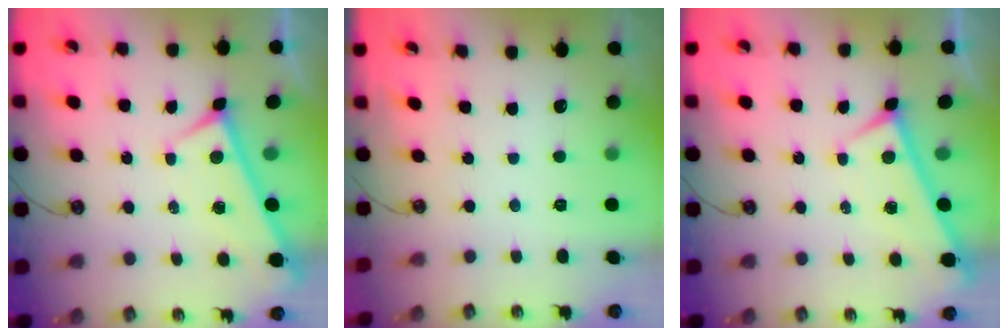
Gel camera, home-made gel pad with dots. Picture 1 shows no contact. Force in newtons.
{"total": 0.0}
{"total": 0.0}